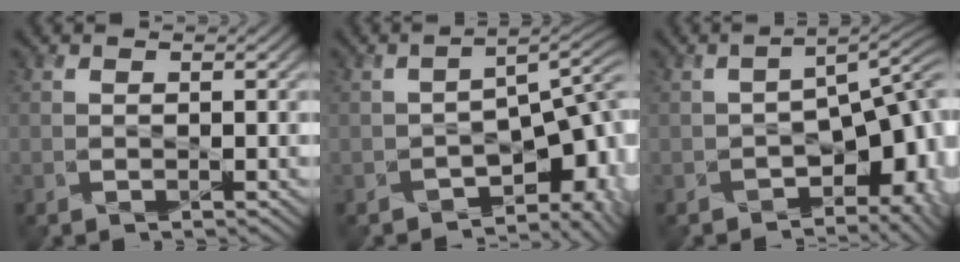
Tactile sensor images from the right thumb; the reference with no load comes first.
{"total": 8.5, "force": [-5.2, 3.6, 5.7], "torque": [-0.069, -0.020, -0.065]}
{"total": 8.3, "force": [-4.5, 3.7, 5.9], "torque": [-0.072, -0.012, -0.062]}